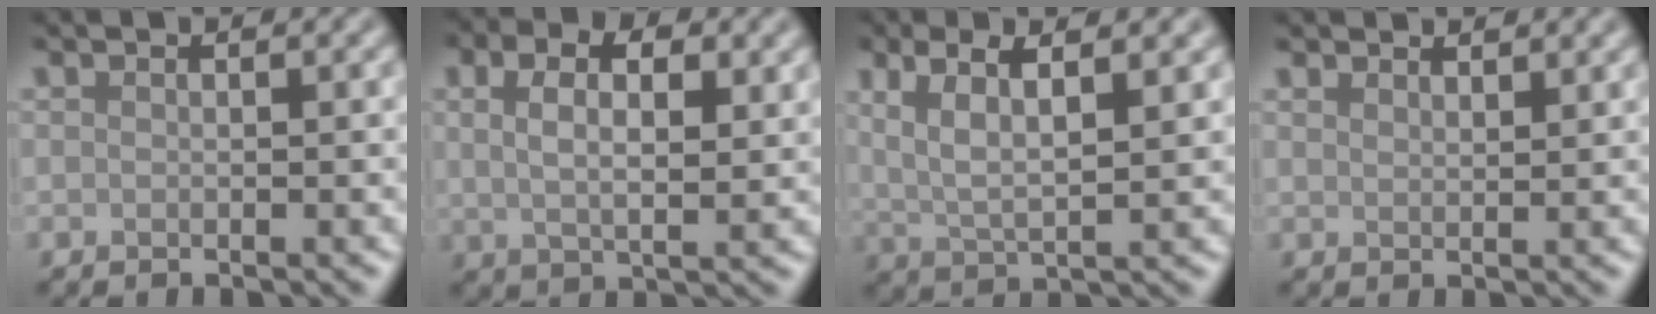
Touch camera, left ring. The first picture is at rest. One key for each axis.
{"total": 6.2, "fx": 2.3, "fy": 3.4, "fz": 4.7, "tx": -0.085, "ty": 0.001, "tz": 0.030}
{"total": 4.9, "fx": 2.1, "fy": 1.3, "fz": 4.2, "tx": -0.083, "ty": 0.000, "tz": 0.042}
{"total": 2.4, "fx": 2.3, "fy": 0.4, "fz": 0.5, "tx": -0.012, "ty": 0.003, "tz": 0.034}